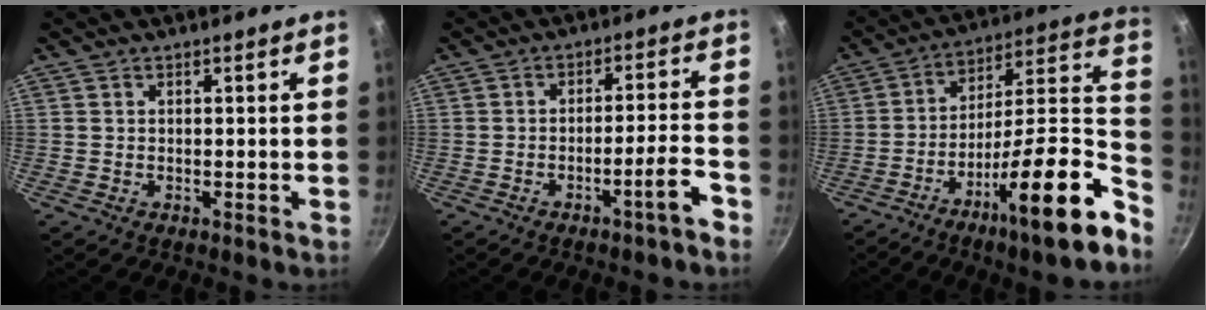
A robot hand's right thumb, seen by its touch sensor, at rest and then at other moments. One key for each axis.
{"total": 6.0, "fx": -3.8, "fy": 0.2, "fz": 4.6, "tx": -0.069, "ty": 0.037, "tz": -0.049}
{"total": 22.4, "fx": -11.5, "fy": 4.3, "fz": 18.8, "tx": -0.236, "ty": 0.073, "tz": -0.196}